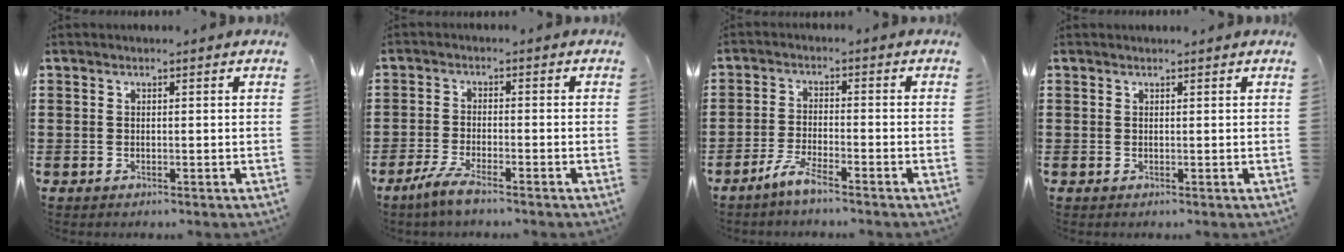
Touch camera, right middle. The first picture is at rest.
{"total": 4.1, "force": [-3.2, 0.4, 2.6], "torque": [-0.063, -0.010, -0.065]}
{"total": 4.2, "force": [-3.5, 0.3, 2.3], "torque": [-0.053, -0.003, -0.069]}
{"total": 0.0}